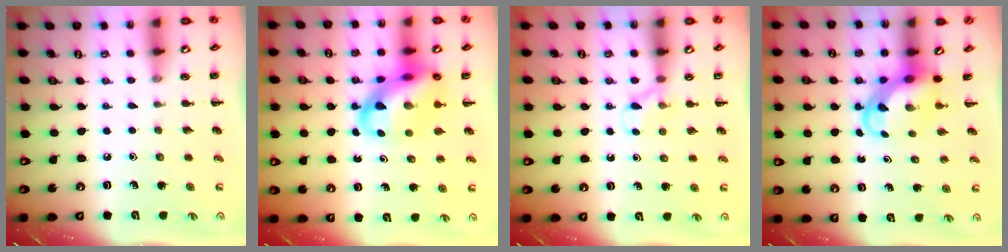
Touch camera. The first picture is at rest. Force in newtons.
{"total": 14.1, "press": 13.7, "slide": 3.6}
{"total": 6.2, "press": 5.9, "slide": 1.9}
{"total": 5.4, "press": 5.3, "slide": 0.6}